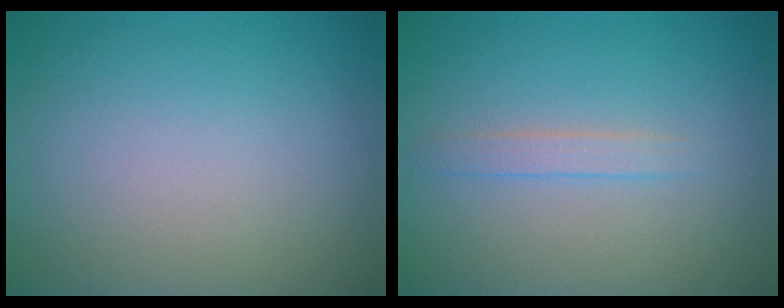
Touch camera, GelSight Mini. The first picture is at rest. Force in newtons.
{"total": 1.3, "press": 1.3, "slide": 0.1}